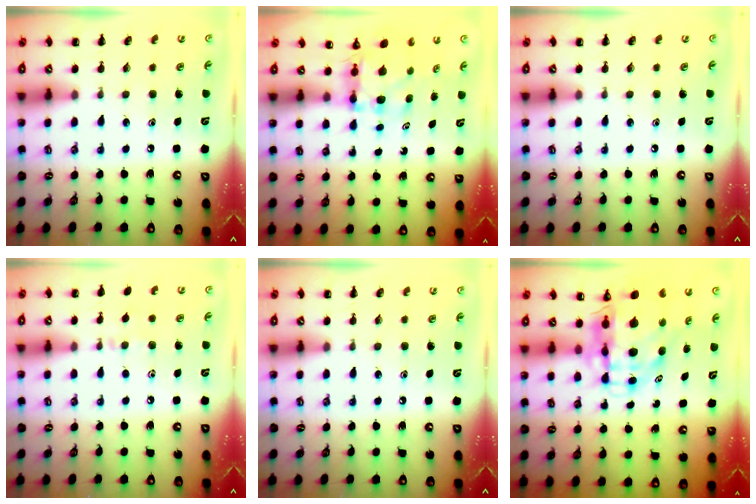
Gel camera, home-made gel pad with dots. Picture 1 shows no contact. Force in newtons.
{"total": 6.2, "press": 6.2, "slide": 0.9}
{"total": 0.0}
{"total": 4.8, "press": 4.5, "slide": 1.7}
{"total": 0.0}
{"total": 7.6, "press": 7.3, "slide": 2.0}